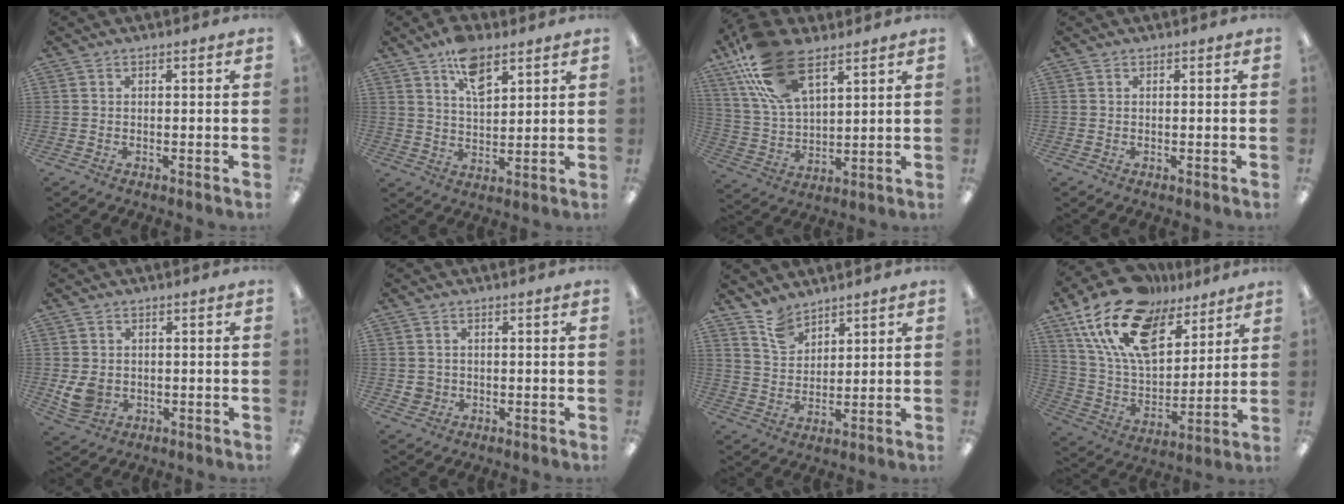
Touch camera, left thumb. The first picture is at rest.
{"total": 9.2, "force": [5.9, 4.4, 5.6], "torque": [-0.084, -0.027, 0.101]}
{"total": 18.4, "force": [10.9, 8.8, 12.0], "torque": [-0.260, -0.030, 0.193]}
{"total": 0.0}
{"total": 5.4, "force": [-0.2, 4.6, 2.9], "torque": [-0.049, 0.002, -0.001]}
{"total": 2.5, "force": [0.0, 2.5, 0.6], "torque": [-0.005, 0.001, -0.001]}
{"total": 6.7, "force": [5.6, 3.3, 1.7], "torque": [-0.043, -0.024, 0.108]}
{"total": 21.5, "force": [13.6, 11.3, 12.3], "torque": [-0.246, -0.075, 0.242]}